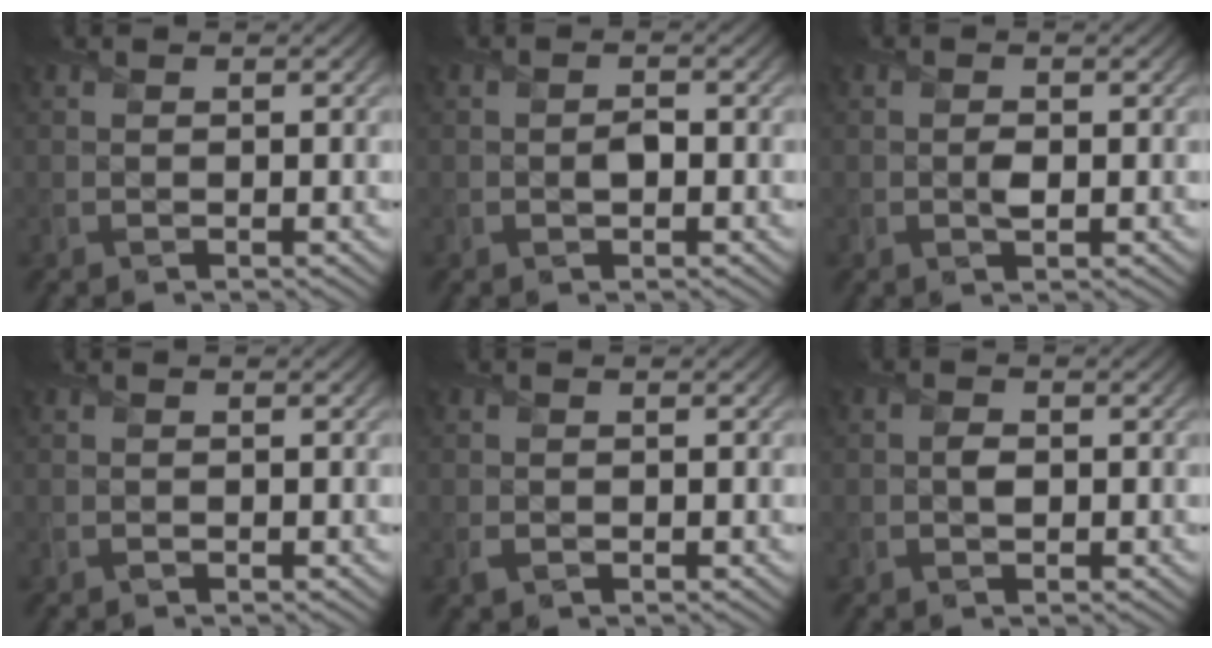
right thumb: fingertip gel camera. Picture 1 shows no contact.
{"total": 1.3, "force": [-0.3, 0.9, 0.9], "torque": [-0.012, 0.000, -0.007]}
{"total": 1.2, "force": [-0.1, 0.7, 1.0], "torque": [-0.018, -0.002, -0.003]}
{"total": 0.0}
{"total": 0.8, "force": [-0.2, 0.6, 0.4], "torque": [-0.011, -0.006, -0.002]}
{"total": 1.2, "force": [-0.1, 0.8, 0.8], "torque": [-0.014, -0.001, -0.004]}